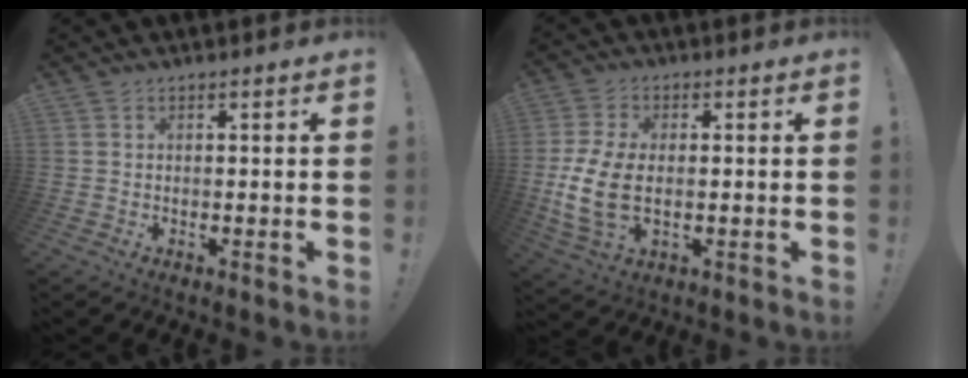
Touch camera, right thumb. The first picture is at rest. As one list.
[{"total": 12.1, "force": [-1.1, 7.2, 9.6], "torque": [-0.193, -0.006, -0.013]}]